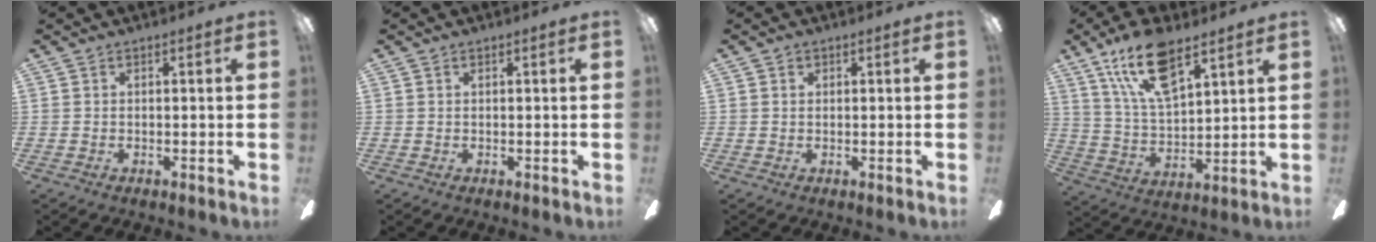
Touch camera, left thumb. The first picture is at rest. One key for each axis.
{"total": 0.6, "fx": 0.3, "fy": 0.4, "fz": 0.3, "tx": -0.007, "ty": 0.002, "tz": 0.005}
{"total": 1.2, "fx": 0.5, "fy": 1.0, "fz": 0.6, "tx": -0.012, "ty": 0.004, "tz": 0.009}
{"total": 16.5, "fx": 10.5, "fy": 6.7, "fz": 10.9, "tx": -0.203, "ty": -0.030, "tz": 0.186}